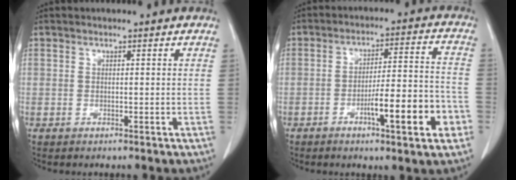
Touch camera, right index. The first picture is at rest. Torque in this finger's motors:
{"motor_torque": [0.75, -0.54, 0.38, 0.14]}